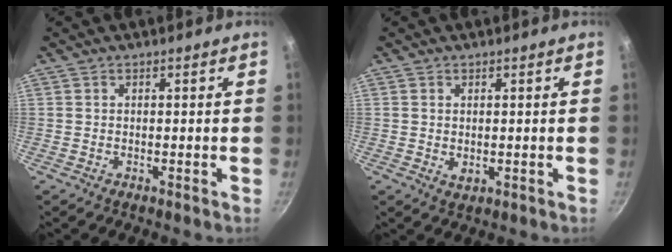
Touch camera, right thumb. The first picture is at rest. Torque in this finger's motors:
{"motor_torque": [-0.37, 0.15, 0.45, 0.06, -0.01]}